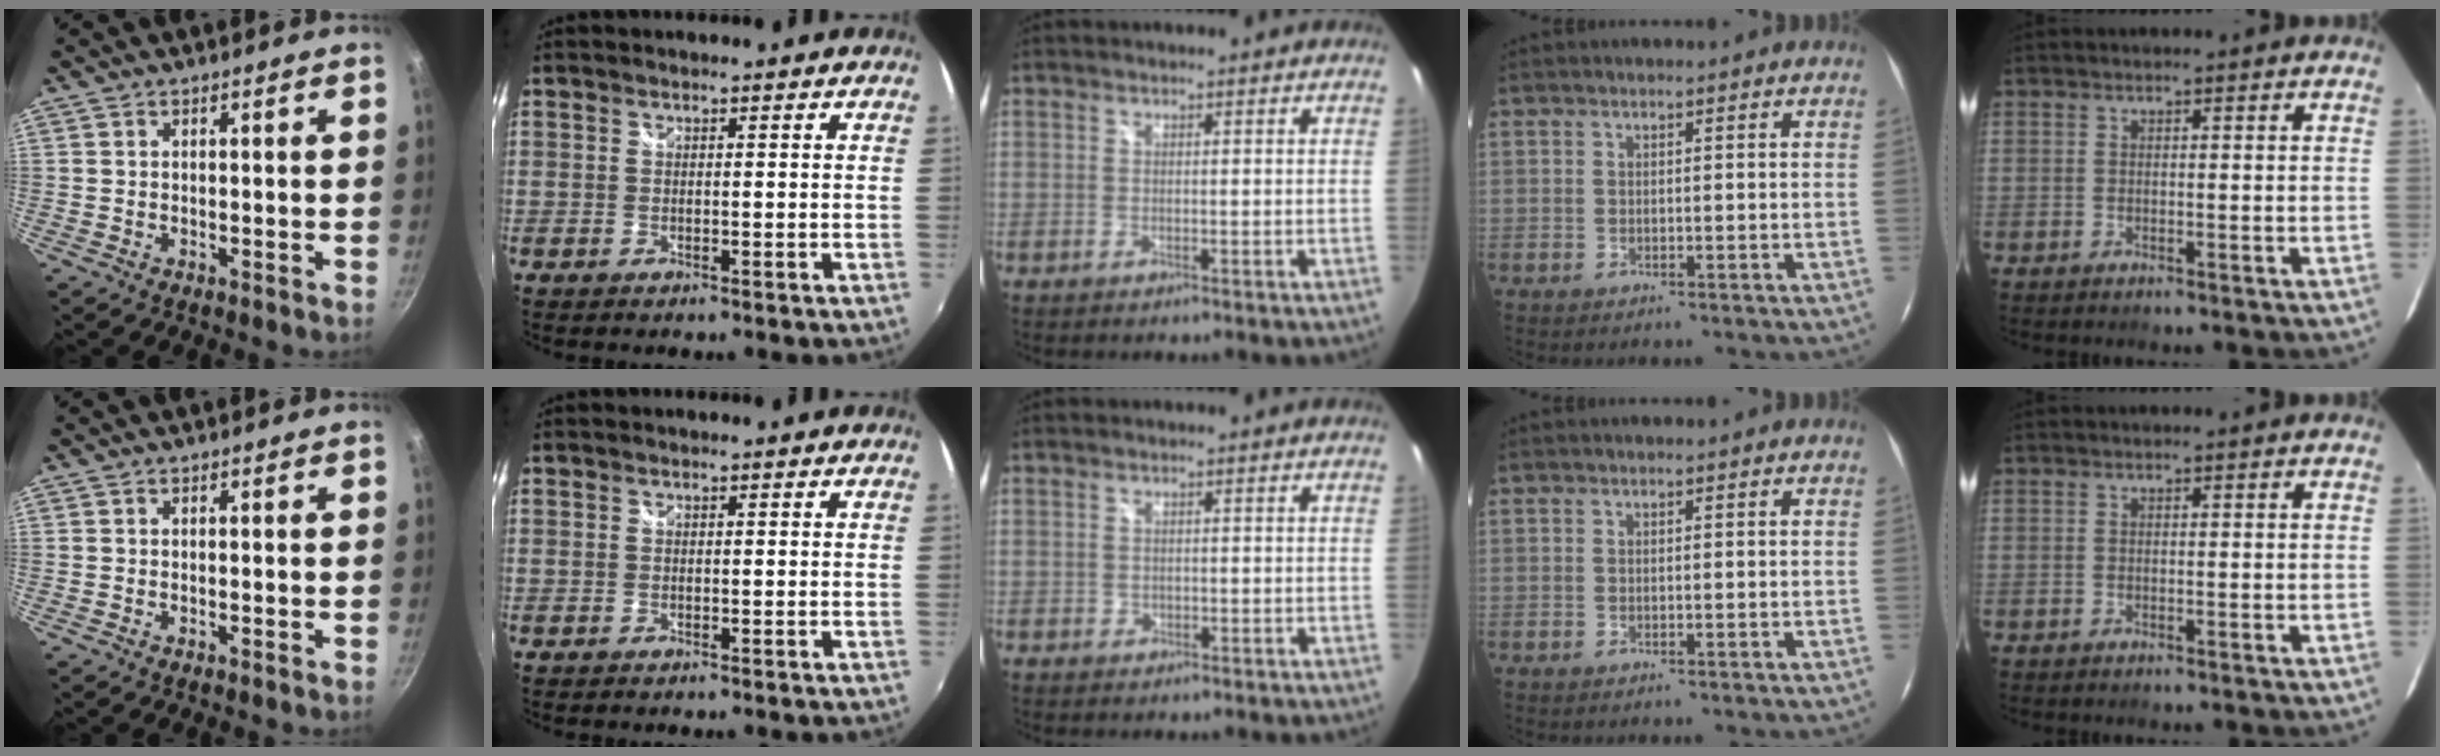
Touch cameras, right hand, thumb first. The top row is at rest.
{"middle": {"total": 0.7, "force": [-0.2, 0.7, 0.1], "torque": [0.001, -0.003, -0.003]}}